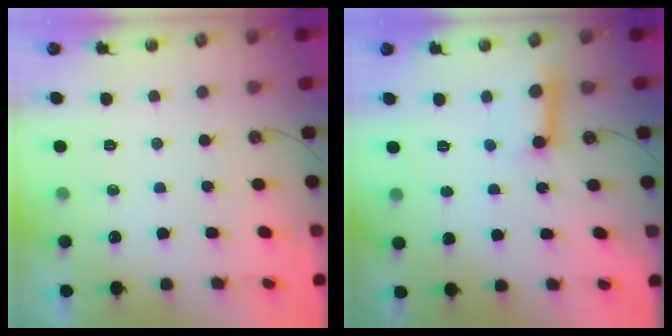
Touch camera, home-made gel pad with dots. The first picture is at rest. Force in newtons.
{"total": 10.4, "press": 10.4, "slide": 0.9}